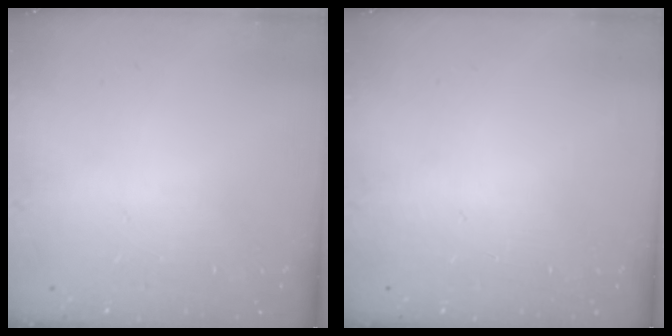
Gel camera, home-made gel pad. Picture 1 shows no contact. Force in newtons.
{"total": 0.0}